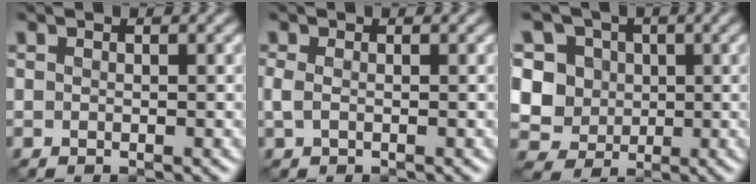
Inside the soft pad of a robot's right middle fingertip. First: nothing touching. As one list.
[{"total": 1.1, "force": [-0.1, 0.5, 0.9], "torque": [-0.026, -0.001, -0.005]}, {"total": 8.7, "force": [2.0, 7.7, 3.5], "torque": [-0.072, 0.019, 0.021]}]